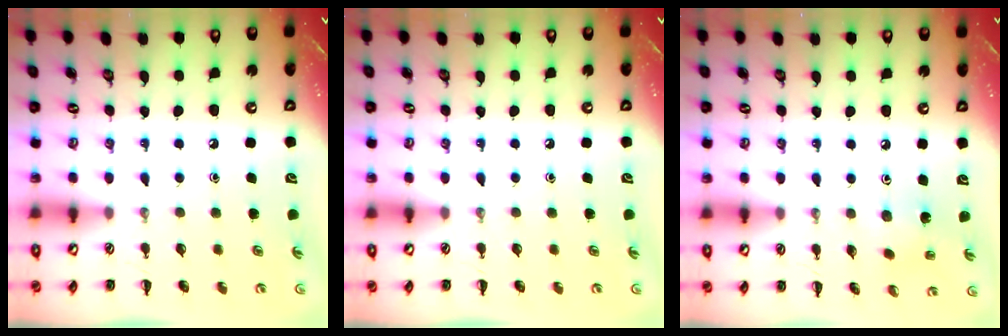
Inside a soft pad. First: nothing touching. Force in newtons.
{"total": 0.0}
{"total": 1.7, "press": 1.6, "slide": 0.6}